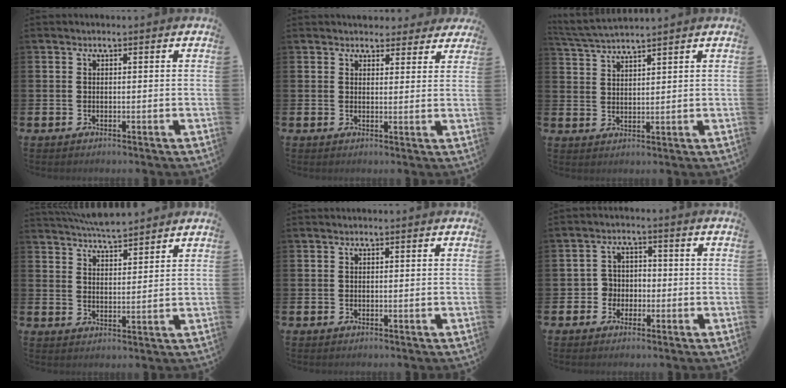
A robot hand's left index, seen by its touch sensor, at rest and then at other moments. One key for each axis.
{"total": 3.6, "fx": 3.3, "fy": 1.5, "fz": 0.1, "tx": 0.010, "ty": -0.017, "tz": 0.056}
{"total": 3.5, "fx": 3.4, "fy": -0.3, "fz": 0.6, "tx": -0.028, "ty": -0.014, "tz": 0.062}
{"total": 5.3, "fx": 5.3, "fy": 0.4, "fz": 0.4, "tx": -0.016, "ty": -0.030, "tz": 0.096}
{"total": 0.0}
{"total": 3.3, "fx": -1.4, "fy": 3.0, "fz": 0.6, "tx": -0.020, "ty": 0.007, "tz": -0.035}